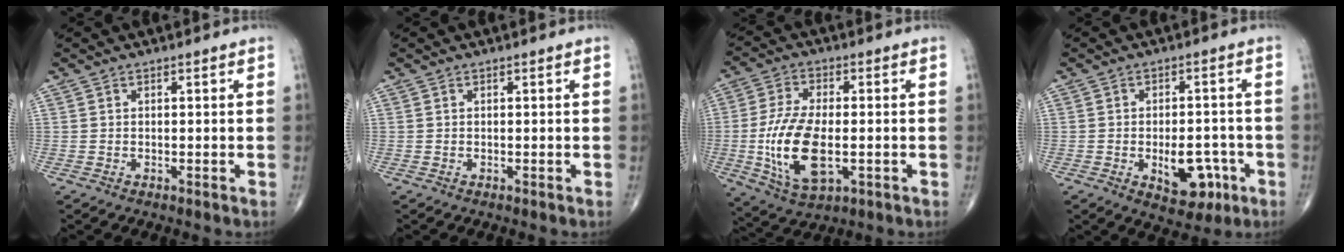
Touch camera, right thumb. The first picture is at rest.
{"total": 0.0}
{"total": 14.5, "force": [-2.4, 6.9, 12.5], "torque": [-0.251, -0.004, -0.036]}
{"total": 9.1, "force": [-3.0, 5.1, 6.9], "torque": [-0.073, 0.016, -0.031]}